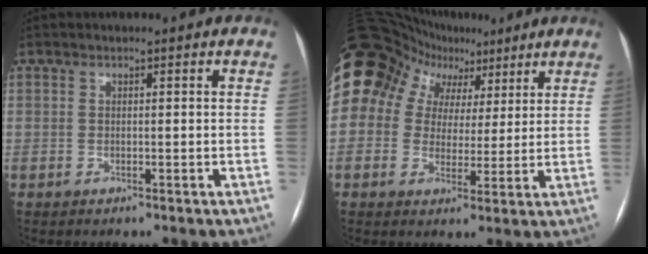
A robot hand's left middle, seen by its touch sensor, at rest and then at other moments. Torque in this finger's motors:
{"motor_torque": [1.99, -0.16, 1.05, 0.21]}